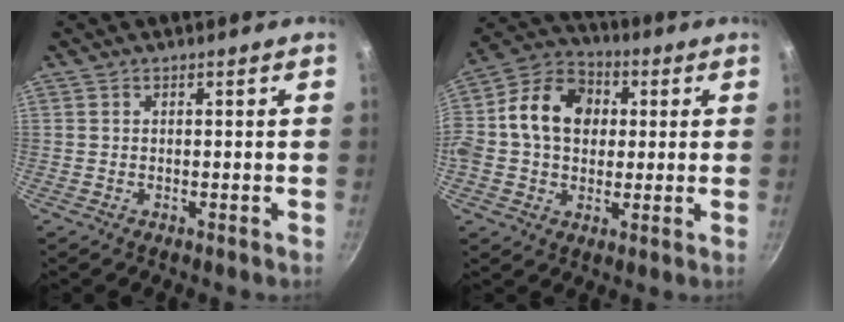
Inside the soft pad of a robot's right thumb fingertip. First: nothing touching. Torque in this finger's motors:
{"motor_torque": [1.61, 1.88, 1.16, -0.63, 0.10]}